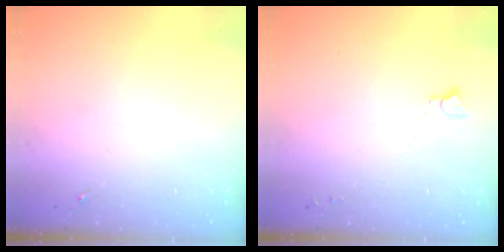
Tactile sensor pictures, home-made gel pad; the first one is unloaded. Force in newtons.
{"total": 2.5, "press": 2.5, "slide": 0.2}